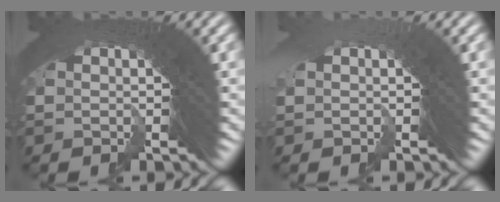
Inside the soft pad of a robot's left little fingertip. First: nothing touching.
{"total": 4.4, "force": [-0.4, -3.0, -3.2], "torque": [0.044, -0.002, -0.001]}